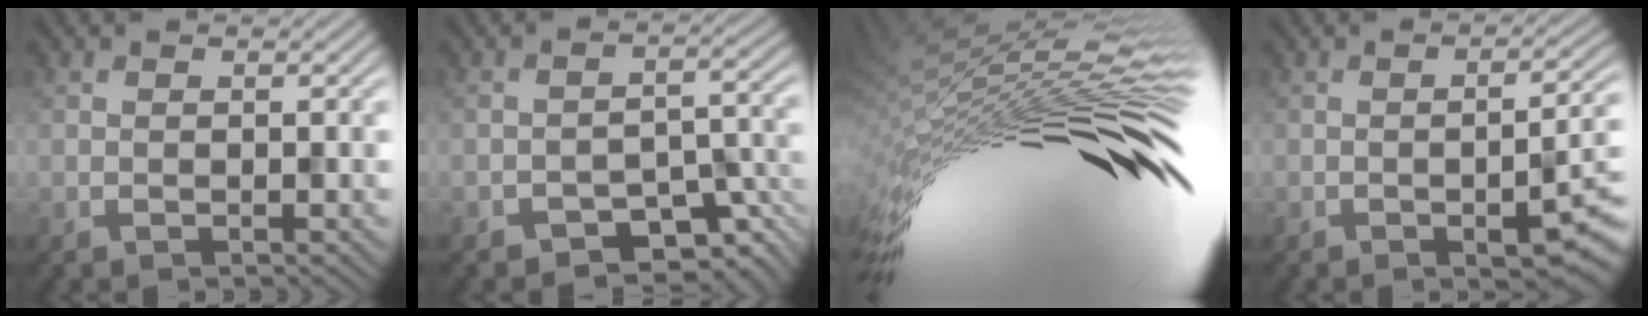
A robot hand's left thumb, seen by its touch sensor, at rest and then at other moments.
{"total": 4.9, "force": [-4.1, 1.8, 1.9], "torque": [-0.021, 0.000, -0.059]}
{"total": 17.3, "force": [1.0, 3.6, 16.9], "torque": [-0.314, 0.002, 0.025]}
{"total": 7.4, "force": [-3.0, 1.9, 6.5], "torque": [-0.094, -0.011, -0.039]}